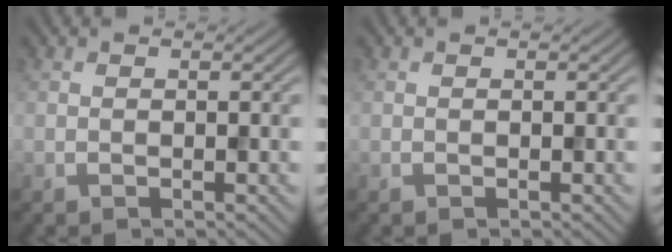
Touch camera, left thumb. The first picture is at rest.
{"total": 0.0}